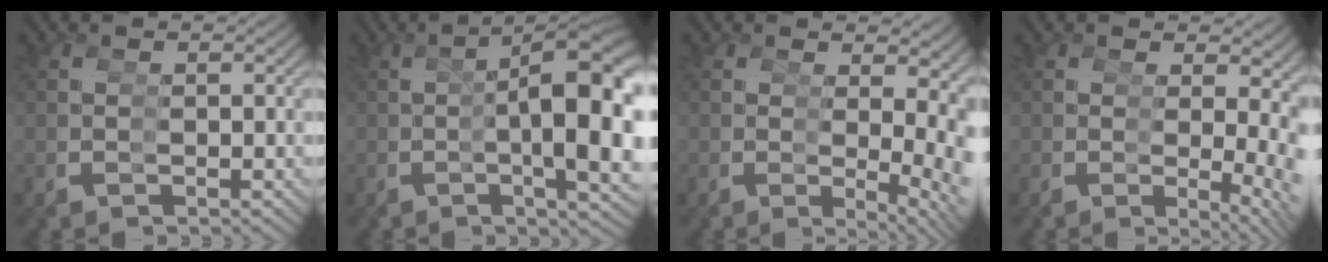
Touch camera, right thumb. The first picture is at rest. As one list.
[{"total": 12.7, "force": [0.2, 5.0, 11.6], "torque": [-0.138, -0.003, -0.002]}, {"total": 5.2, "force": [0.3, 2.3, 4.7], "torque": [-0.041, -0.017, 0.005]}, {"total": 4.7, "force": [0.3, 1.8, 4.3], "torque": [-0.037, -0.016, 0.004]}]